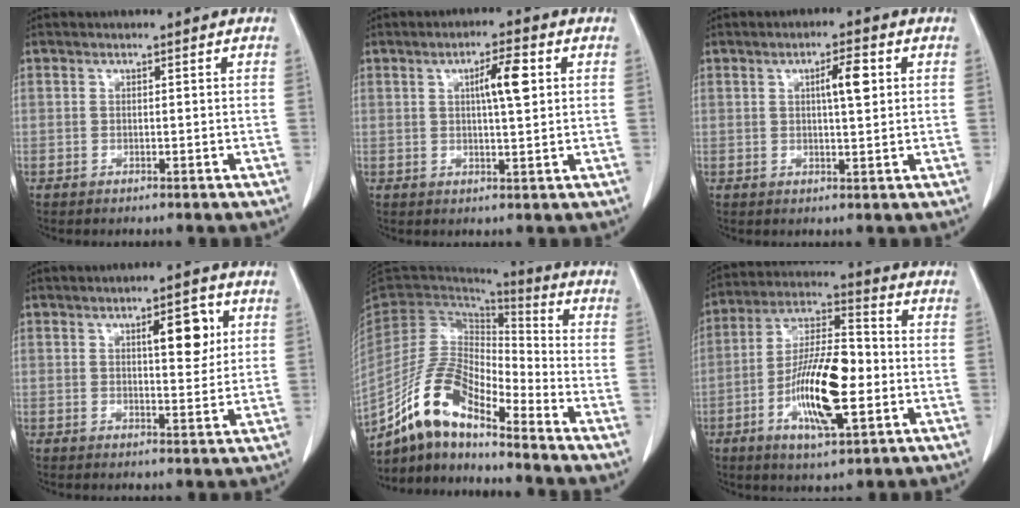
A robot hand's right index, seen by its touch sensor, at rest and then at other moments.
{"total": 5.5, "force": [1.5, 0.8, 5.2], "torque": [-0.085, 0.005, 0.025]}
{"total": 4.3, "force": [1.2, 0.7, 4.1], "torque": [-0.066, 0.004, 0.020]}
{"total": 6.2, "force": [2.3, 2.0, 5.4], "torque": [-0.076, 0.003, 0.033]}
{"total": 12.7, "force": [-9.9, 3.3, 7.3], "torque": [-0.149, 0.018, -0.187]}
{"total": 14.9, "force": [-3.6, 3.9, 14.0], "torque": [-0.264, 0.001, -0.063]}